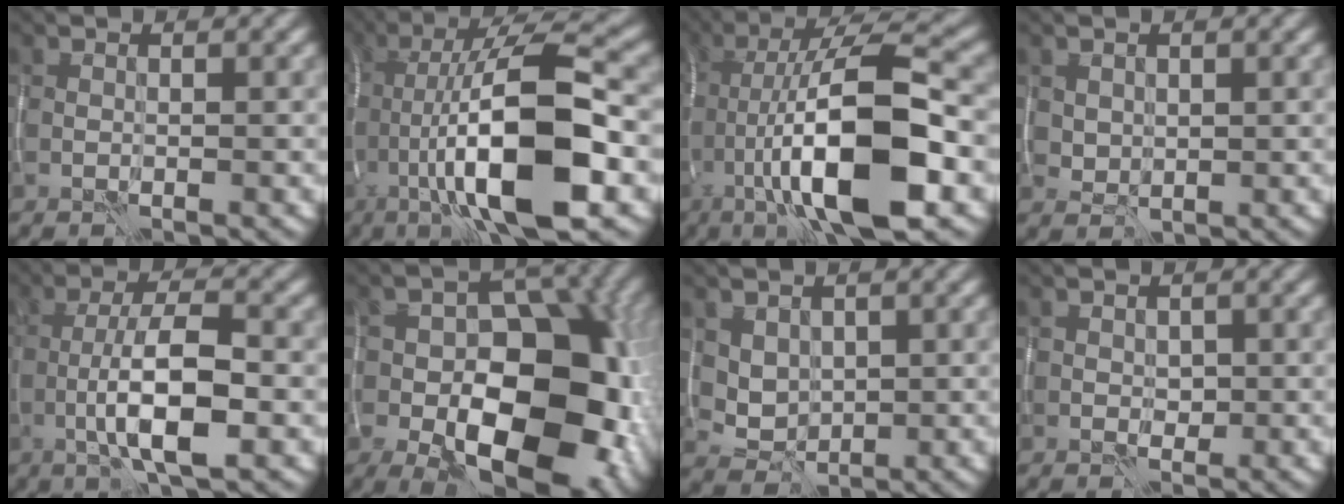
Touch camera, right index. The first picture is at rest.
{"total": 13.1, "force": [-3.2, 3.1, 12.4], "torque": [-0.193, 0.018, -0.055]}
{"total": 13.1, "force": [-3.7, 3.1, 12.2], "torque": [-0.195, 0.018, -0.062]}
{"total": 1.3, "force": [0.6, 1.1, 0.6], "torque": [-0.014, -0.005, 0.017]}
{"total": 6.8, "force": [-2.1, 1.7, 6.2], "torque": [-0.108, 0.009, -0.044]}
{"total": 16.3, "force": [-4.1, 9.5, 12.6], "torque": [-0.165, -0.007, -0.065]}
{"total": 2.5, "force": [0.7, 2.1, 1.2], "torque": [-0.025, -0.007, 0.018]}
{"total": 1.0, "force": [-0.1, 0.9, 0.4], "torque": [-0.006, -0.003, 0.002]}